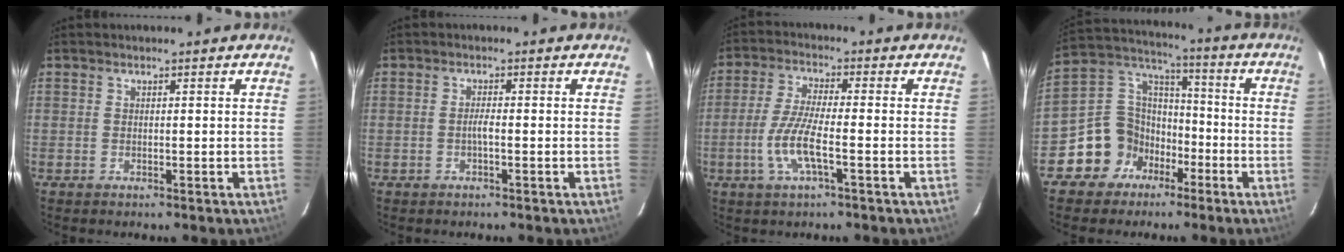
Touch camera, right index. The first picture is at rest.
{"total": 1.3, "force": [-0.5, -0.1, 1.2], "torque": [-0.023, 0.002, -0.011]}
{"total": 7.6, "force": [-2.7, 1.1, 7.1], "torque": [-0.151, -0.006, -0.053]}
{"total": 11.5, "force": [-6.1, 9.5, 2.0], "torque": [-0.053, 0.055, -0.105]}